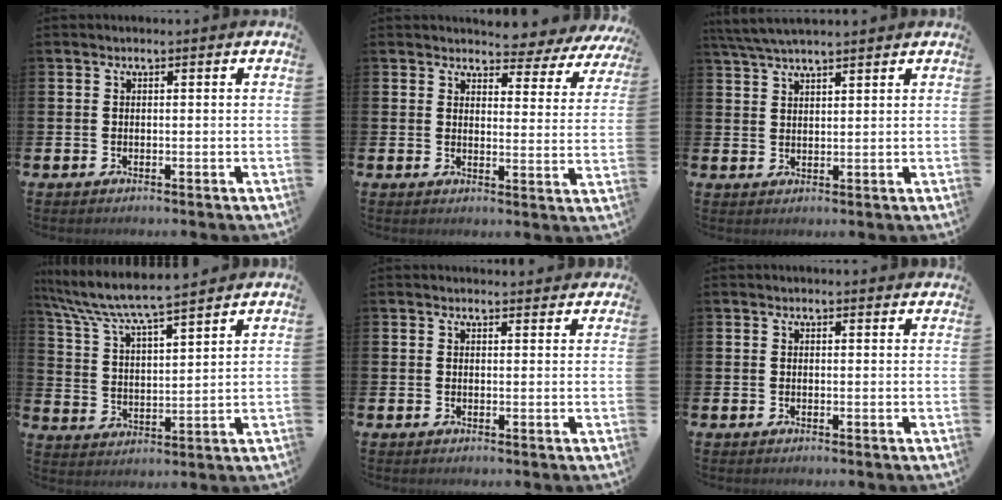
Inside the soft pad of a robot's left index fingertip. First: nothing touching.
{"total": 3.6, "force": [3.4, 1.2, 0.3], "torque": [-0.013, -0.035, 0.053]}
{"total": 4.5, "force": [4.1, 0.5, 1.8], "torque": [-0.043, -0.009, 0.075]}
{"total": 7.5, "force": [7.1, 0.5, 2.5], "torque": [-0.084, -0.047, 0.122]}
{"total": 1.7, "force": [1.6, 0.5, 0.0], "torque": [0.020, -0.011, 0.025]}
{"total": 0.8, "force": [0.8, 0.0, 0.1], "torque": [0.013, -0.005, 0.012]}